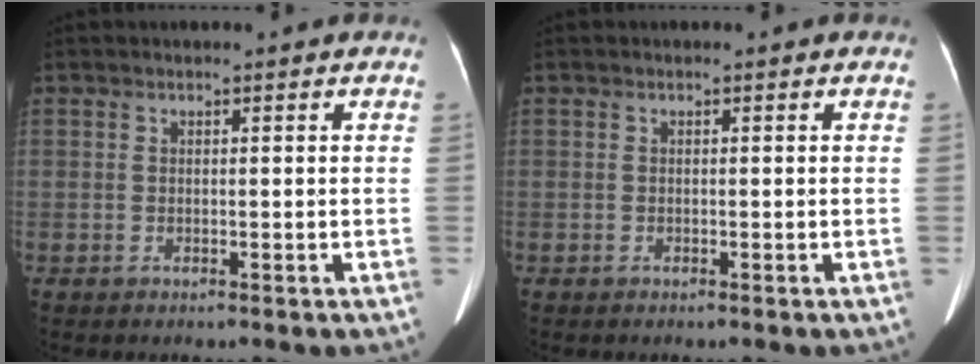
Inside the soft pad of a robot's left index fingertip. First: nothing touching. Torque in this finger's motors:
{"motor_torque": [-0.01, 0.08, 0.00, 0.00]}